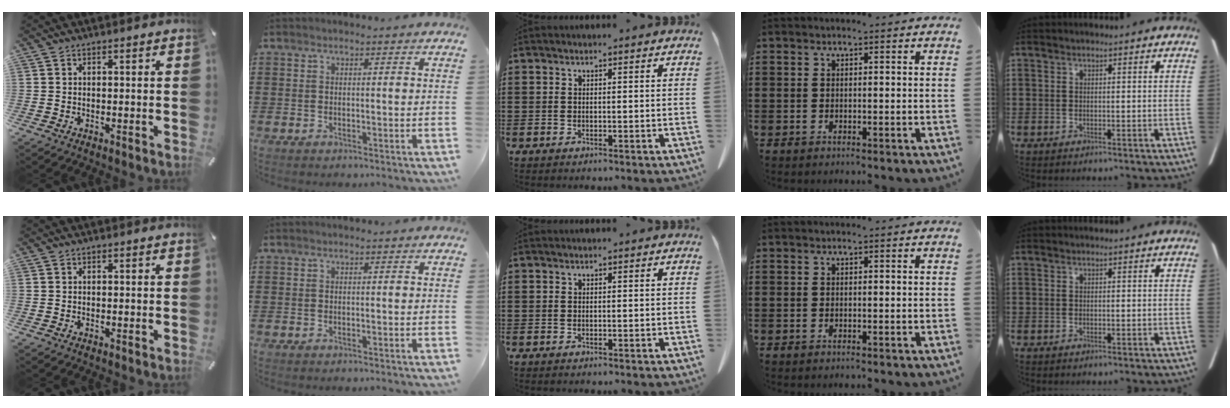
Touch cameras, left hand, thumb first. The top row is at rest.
{}